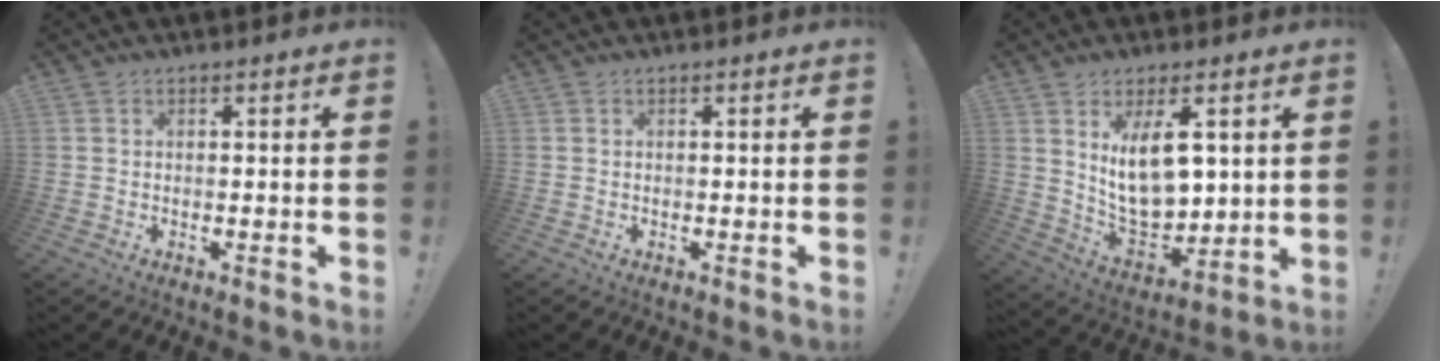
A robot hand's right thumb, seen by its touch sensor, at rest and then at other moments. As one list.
[{"total": 0.0}, {"total": 14.7, "force": [5.3, 7.6, 11.4], "torque": [-0.198, -0.045, 0.092]}]